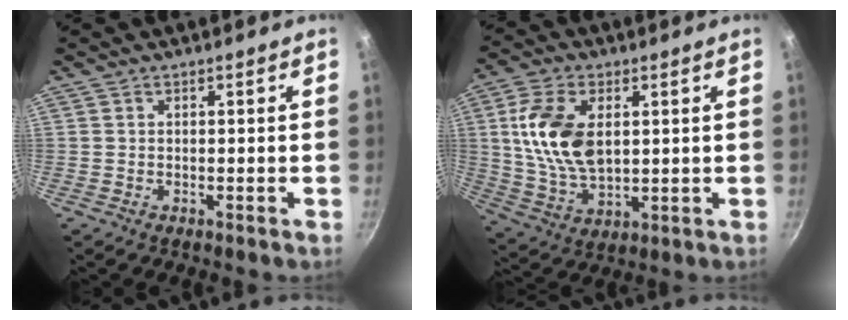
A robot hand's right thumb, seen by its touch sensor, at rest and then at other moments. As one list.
[{"total": 14.3, "force": [2.8, 8.5, 11.2], "torque": [-0.204, -0.014, 0.059]}]